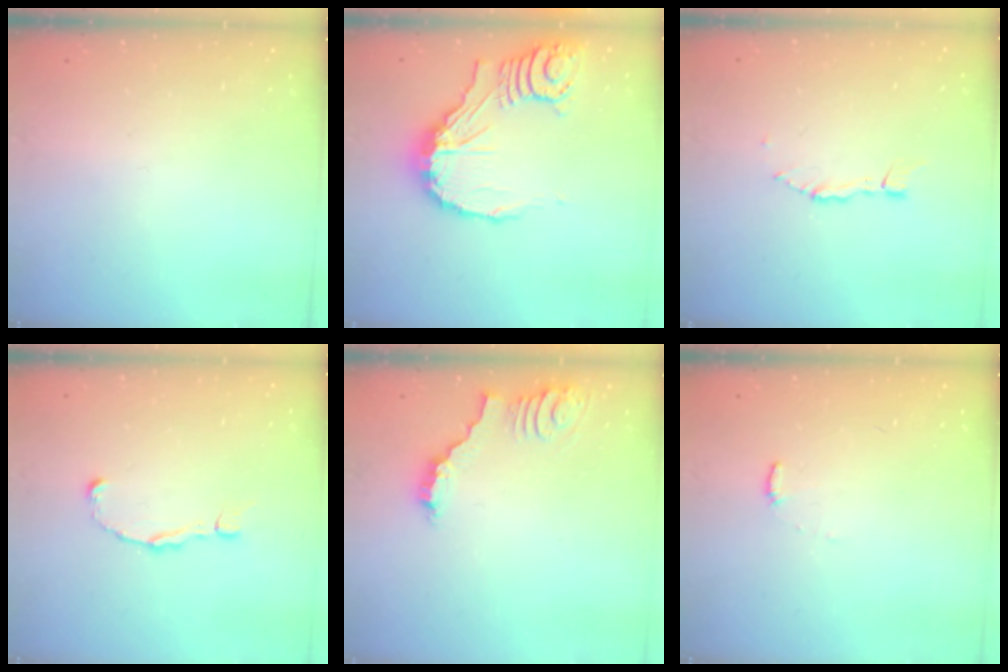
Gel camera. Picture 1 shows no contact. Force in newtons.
{"total": 16.1, "press": 16.0, "slide": 1.9}
{"total": 2.9, "press": 2.8, "slide": 0.3}
{"total": 2.6, "press": 2.6, "slide": 0.2}
{"total": 3.9, "press": 3.9, "slide": 0.3}
{"total": 6.0, "press": 5.9, "slide": 0.4}